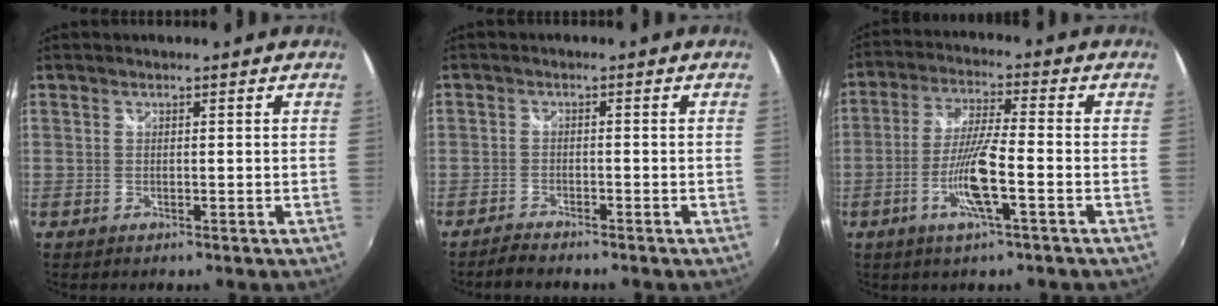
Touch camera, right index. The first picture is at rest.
{"total": 2.7, "force": [-2.7, 0.2, 0.6], "torque": [-0.028, -0.009, -0.052]}
{"total": 9.4, "force": [-3.4, 0.6, 8.8], "torque": [-0.176, -0.005, -0.066]}